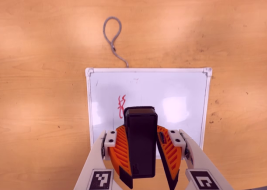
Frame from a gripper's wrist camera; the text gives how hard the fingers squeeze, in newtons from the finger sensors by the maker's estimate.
{"total": 9.6, "left": 9.6, "right": 9.5}